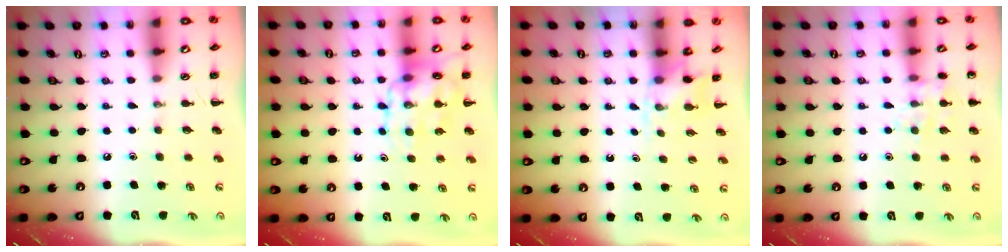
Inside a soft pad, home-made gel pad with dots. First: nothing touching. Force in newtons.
{"total": 12.0, "press": 11.7, "slide": 2.4}
{"total": 2.9, "press": 2.7, "slide": 1.2}
{"total": 8.2, "press": 8.1, "slide": 1.1}